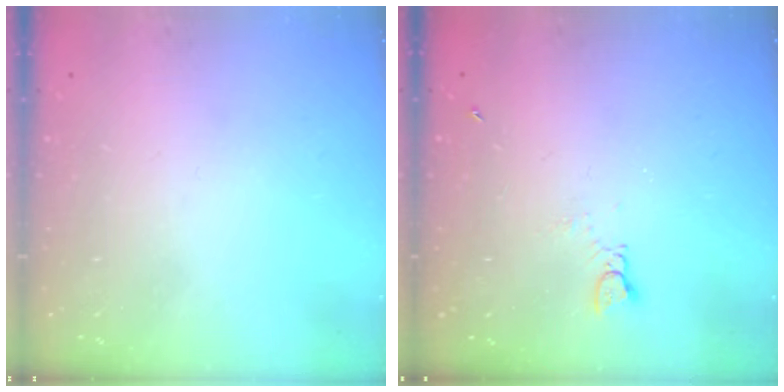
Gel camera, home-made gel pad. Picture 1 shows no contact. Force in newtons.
{"total": 0.9, "press": 0.9, "slide": 0.1}